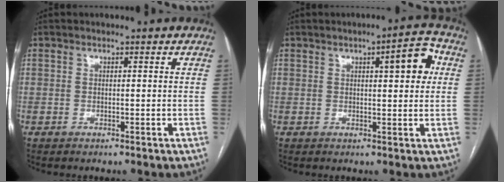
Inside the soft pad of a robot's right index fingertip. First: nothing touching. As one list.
[{"total": 6.3, "force": [1.8, 1.4, 5.9], "torque": [-0.077, 0.015, 0.019]}]